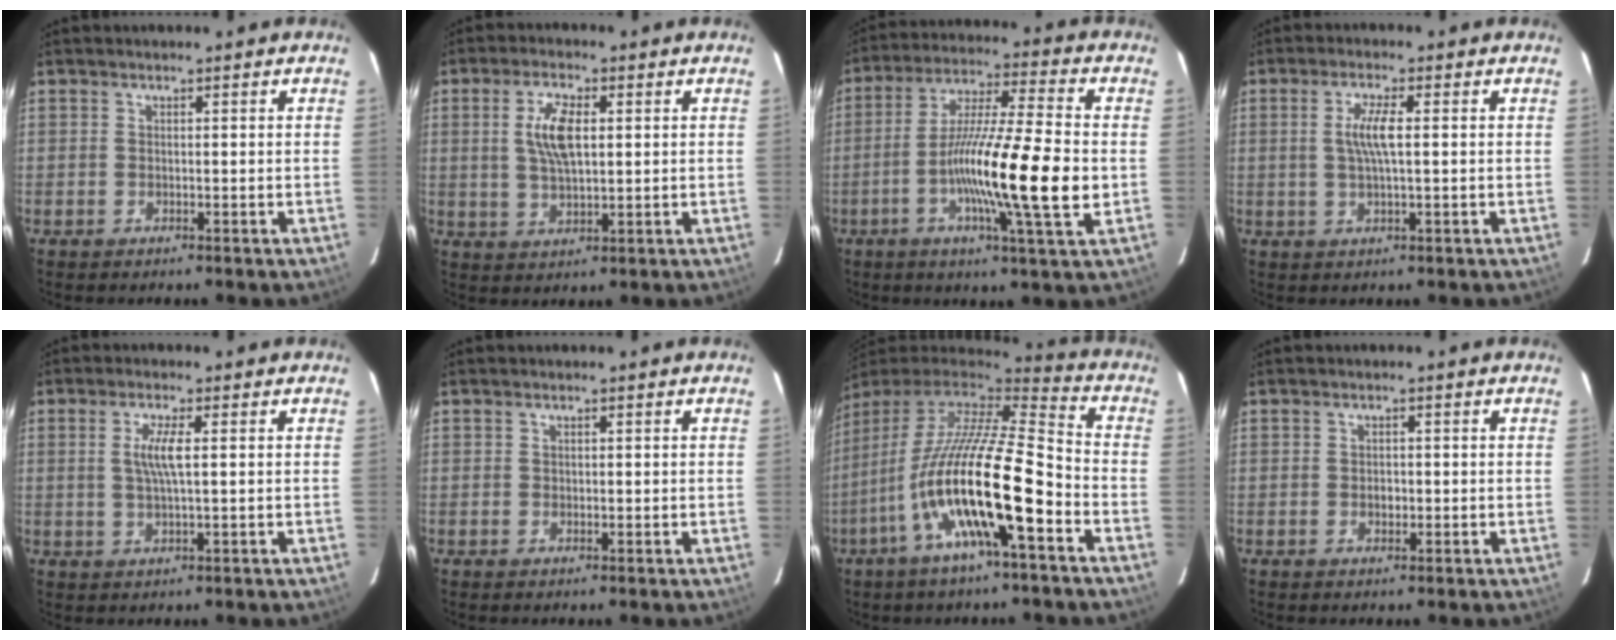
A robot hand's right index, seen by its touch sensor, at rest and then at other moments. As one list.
[{"total": 7.2, "force": [1.5, 2.8, 6.5], "torque": [-0.125, 0.005, 0.031]}, {"total": 16.9, "force": [-3.3, 0.5, 16.5], "torque": [-0.292, -0.005, -0.067]}, {"total": 4.7, "force": [0.5, 0.6, 4.6], "torque": [-0.089, 0.001, 0.010]}, {"total": 4.3, "force": [0.7, 0.3, 4.2], "torque": [-0.083, -0.001, 0.013]}, {"total": 0.0}, {"total": 20.2, "force": [-8.1, 3.1, 18.3], "torque": [-0.322, -0.036, -0.156]}, {"total": 1.3, "force": [-0.3, 1.1, 0.7], "torque": [-0.012, 0.003, -0.004]}]